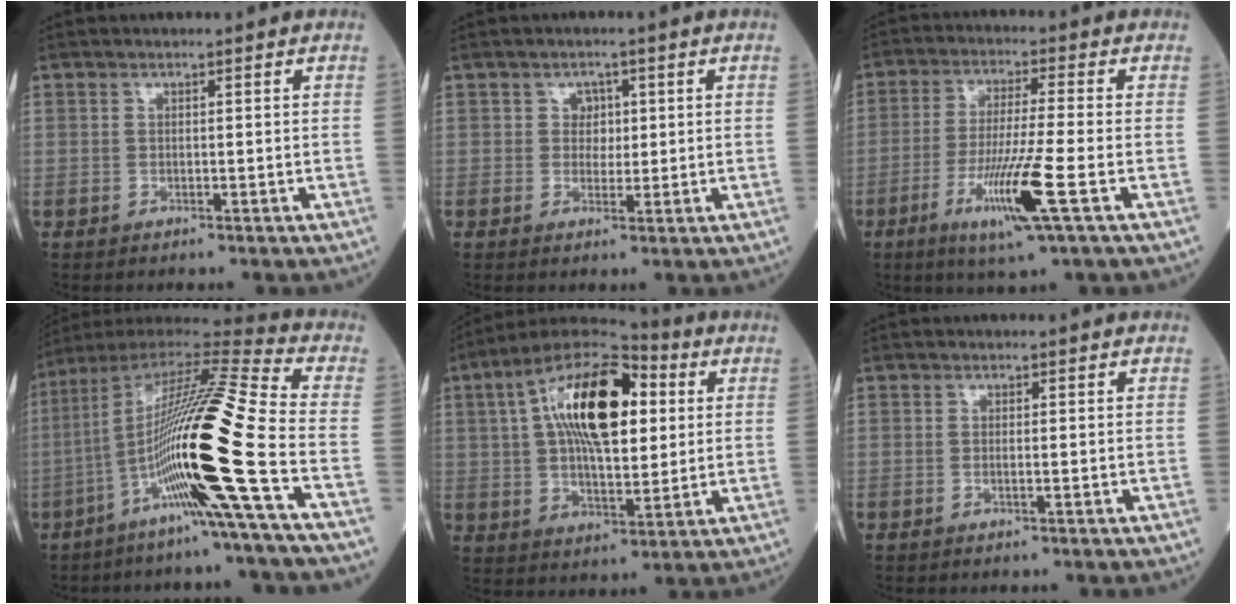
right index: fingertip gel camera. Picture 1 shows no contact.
{"total": 2.4, "force": [0.6, 2.1, 1.0], "torque": [-0.006, 0.000, 0.006]}
{"total": 10.5, "force": [-4.0, -0.8, 9.6], "torque": [-0.187, -0.023, -0.076]}
{"total": 22.4, "force": [-6.5, -1.2, 21.4], "torque": [-0.415, -0.018, -0.135]}
{"total": 18.5, "force": [4.8, 7.1, 16.3], "torque": [-0.303, 0.033, 0.075]}
{"total": 0.6, "force": [-0.1, -0.1, 0.6], "torque": [-0.012, -0.001, -0.002]}